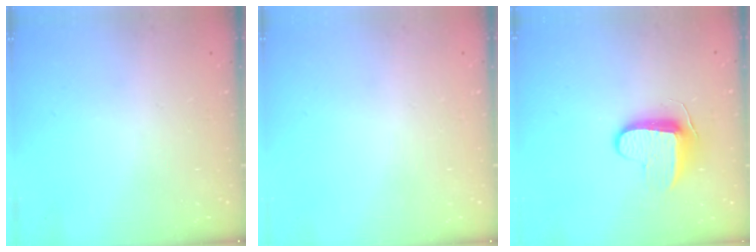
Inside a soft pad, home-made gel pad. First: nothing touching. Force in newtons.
{"total": 0.0}
{"total": 9.1, "press": 9.1, "slide": 1.0}